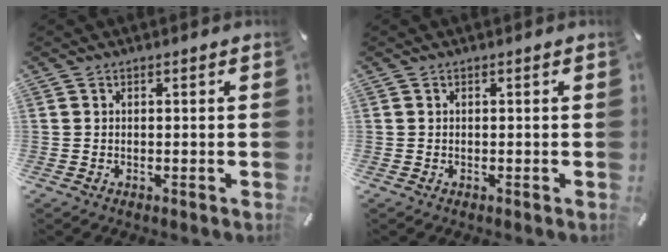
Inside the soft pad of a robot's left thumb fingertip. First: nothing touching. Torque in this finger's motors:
{"motor_torque": [-0.01, 0.01, -0.01, 0.01, 0.00]}